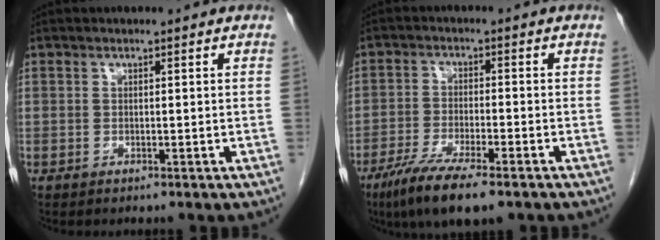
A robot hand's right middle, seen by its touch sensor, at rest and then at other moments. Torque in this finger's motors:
{"motor_torque": [1.15, -0.99, 0.48, 0.14]}